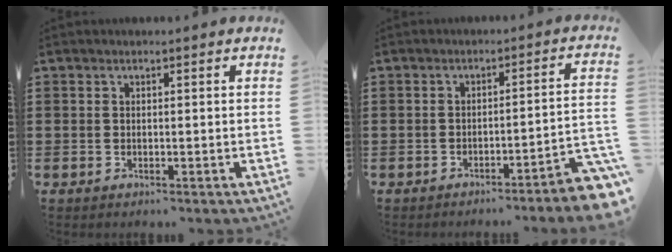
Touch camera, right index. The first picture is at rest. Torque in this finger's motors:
{"motor_torque": [2.14, 0.00, 1.00, 0.06]}